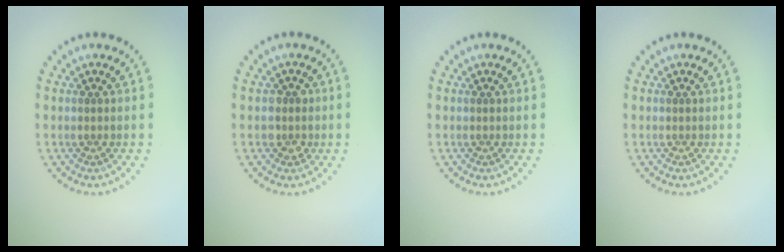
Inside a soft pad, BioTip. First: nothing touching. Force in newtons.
{"total": 1.6, "press": 1.5, "slide": 0.7}
{"total": 0.0}
{"total": 0.0}